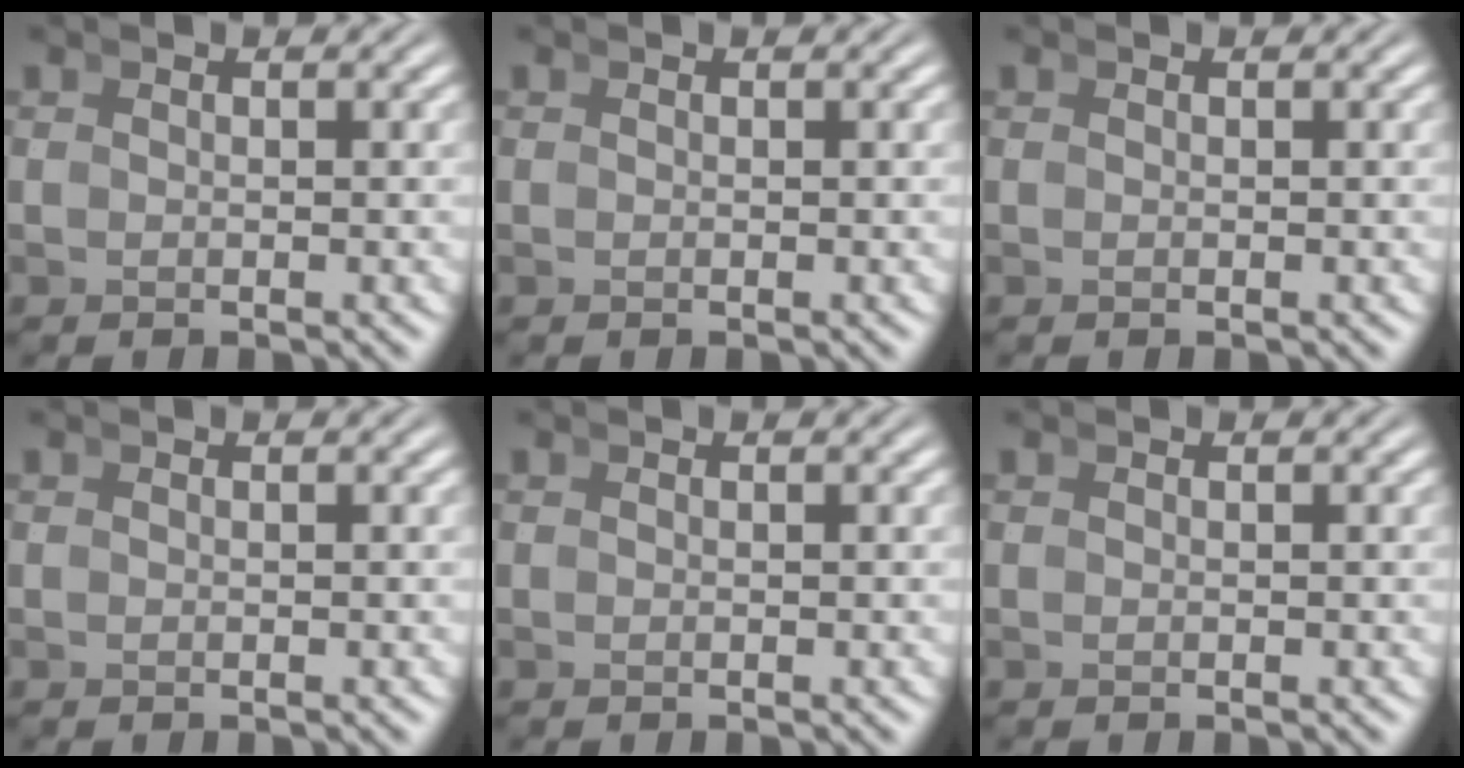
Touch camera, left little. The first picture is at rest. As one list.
[{"total": 0.0}, {"total": 0.0}, {"total": 0.0}, {"total": 0.0}, {"total": 0.0}]